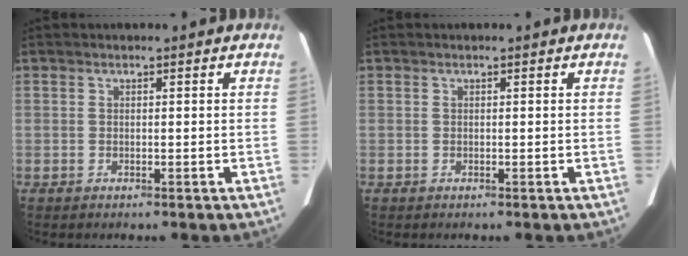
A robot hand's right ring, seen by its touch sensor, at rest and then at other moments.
{"total": 0.0}